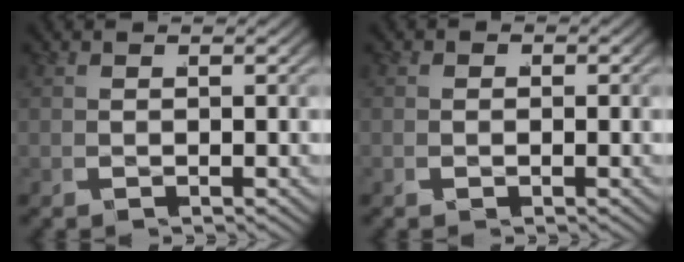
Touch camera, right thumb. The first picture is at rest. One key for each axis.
{"total": 0.9, "fx": -0.5, "fy": 0.6, "fz": -0.3, "tx": -0.005, "ty": -0.008, "tz": -0.009}